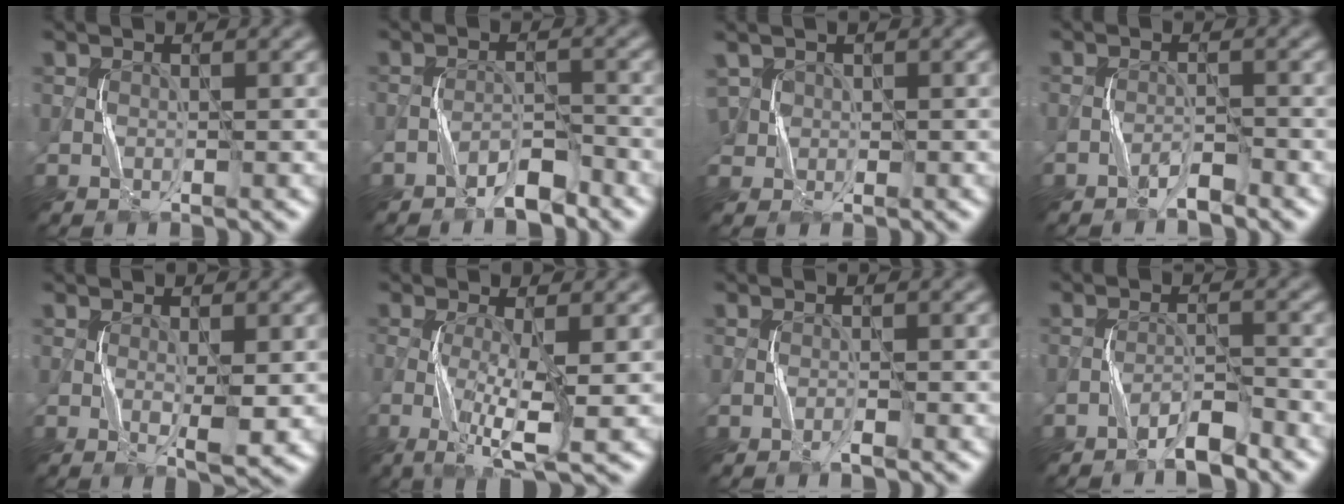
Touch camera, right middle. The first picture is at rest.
{"total": 2.8, "force": [-2.3, 0.7, 1.4], "torque": [-0.022, 0.010, -0.043]}
{"total": 1.8, "force": [0.7, 1.5, 0.7], "torque": [-0.021, 0.004, 0.016]}
{"total": 1.6, "force": [-1.4, 0.1, 0.7], "torque": [-0.012, 0.007, -0.028]}
{"total": 2.6, "force": [-0.3, 0.4, 2.6], "torque": [-0.046, -0.007, -0.003]}
{"total": 4.8, "force": [-0.9, 0.9, 4.6], "torque": [-0.098, -0.008, -0.017]}
{"total": 0.8, "force": [-0.6, 0.0, 0.5], "torque": [-0.011, 0.004, -0.013]}
{"total": 2.8, "force": [-2.4, 0.3, 1.5], "torque": [-0.026, 0.009, -0.046]}